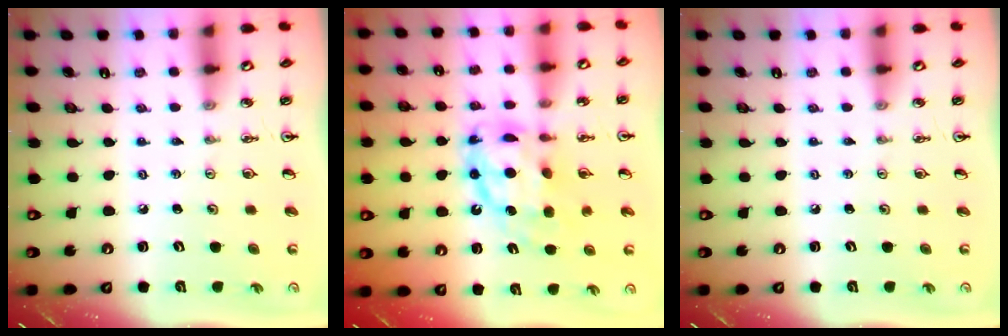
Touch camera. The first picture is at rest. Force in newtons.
{"total": 12.3, "press": 12.3, "slide": 1.1}
{"total": 0.0}